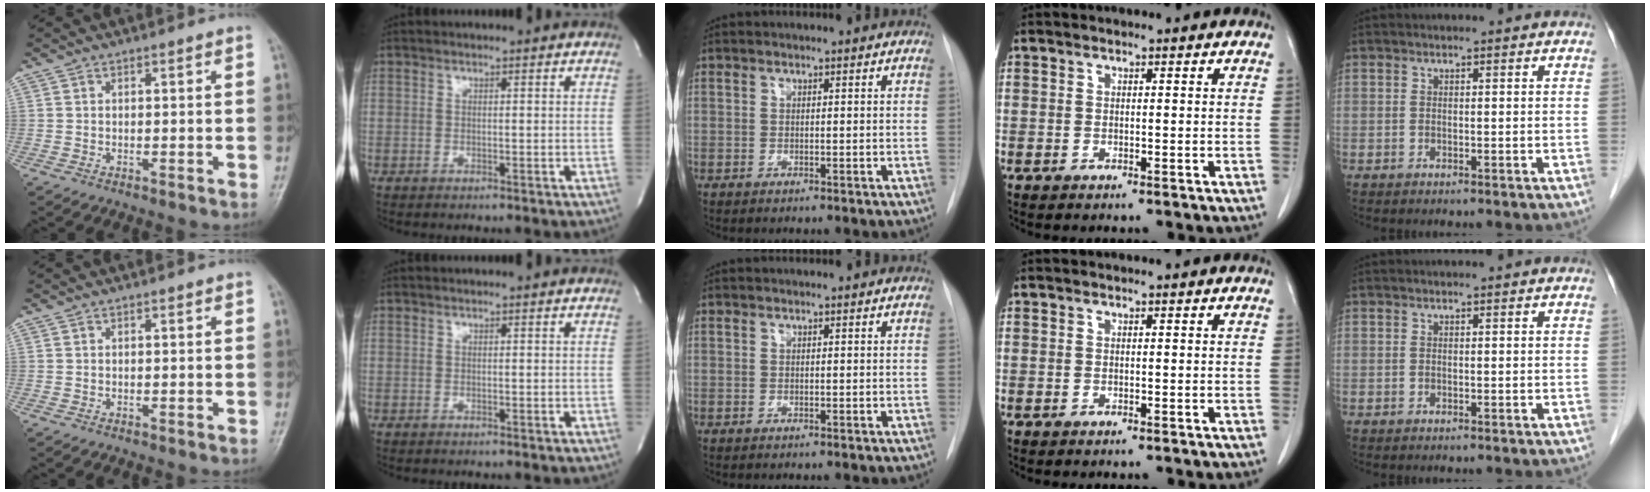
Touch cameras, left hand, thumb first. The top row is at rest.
{}